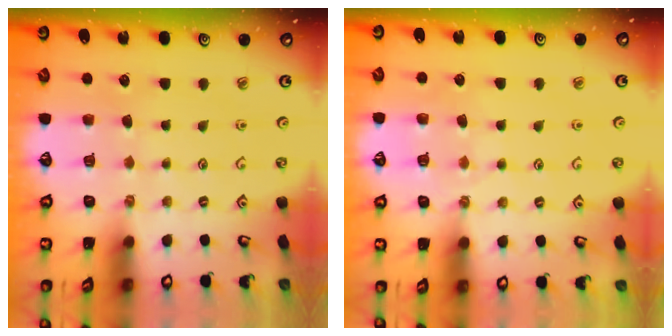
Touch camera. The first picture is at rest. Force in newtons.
{"total": 5.7, "press": 5.7, "slide": 0.7}